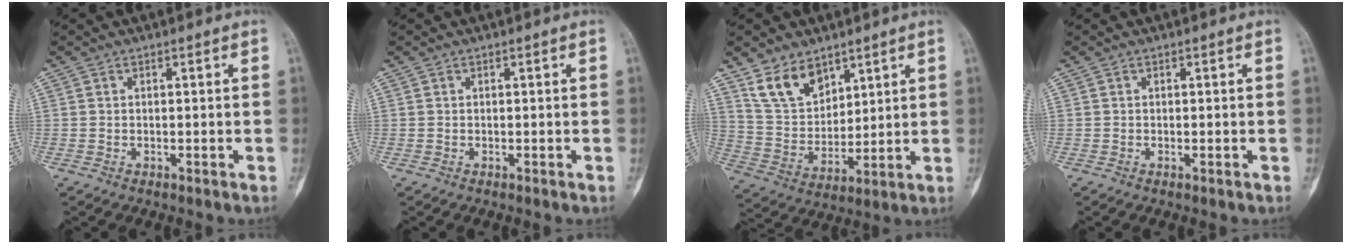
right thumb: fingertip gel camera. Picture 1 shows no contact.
{"total": 0.0}
{"total": 10.7, "force": [7.2, 6.5, 4.5], "torque": [-0.062, -0.038, 0.150]}
{"total": 0.0}